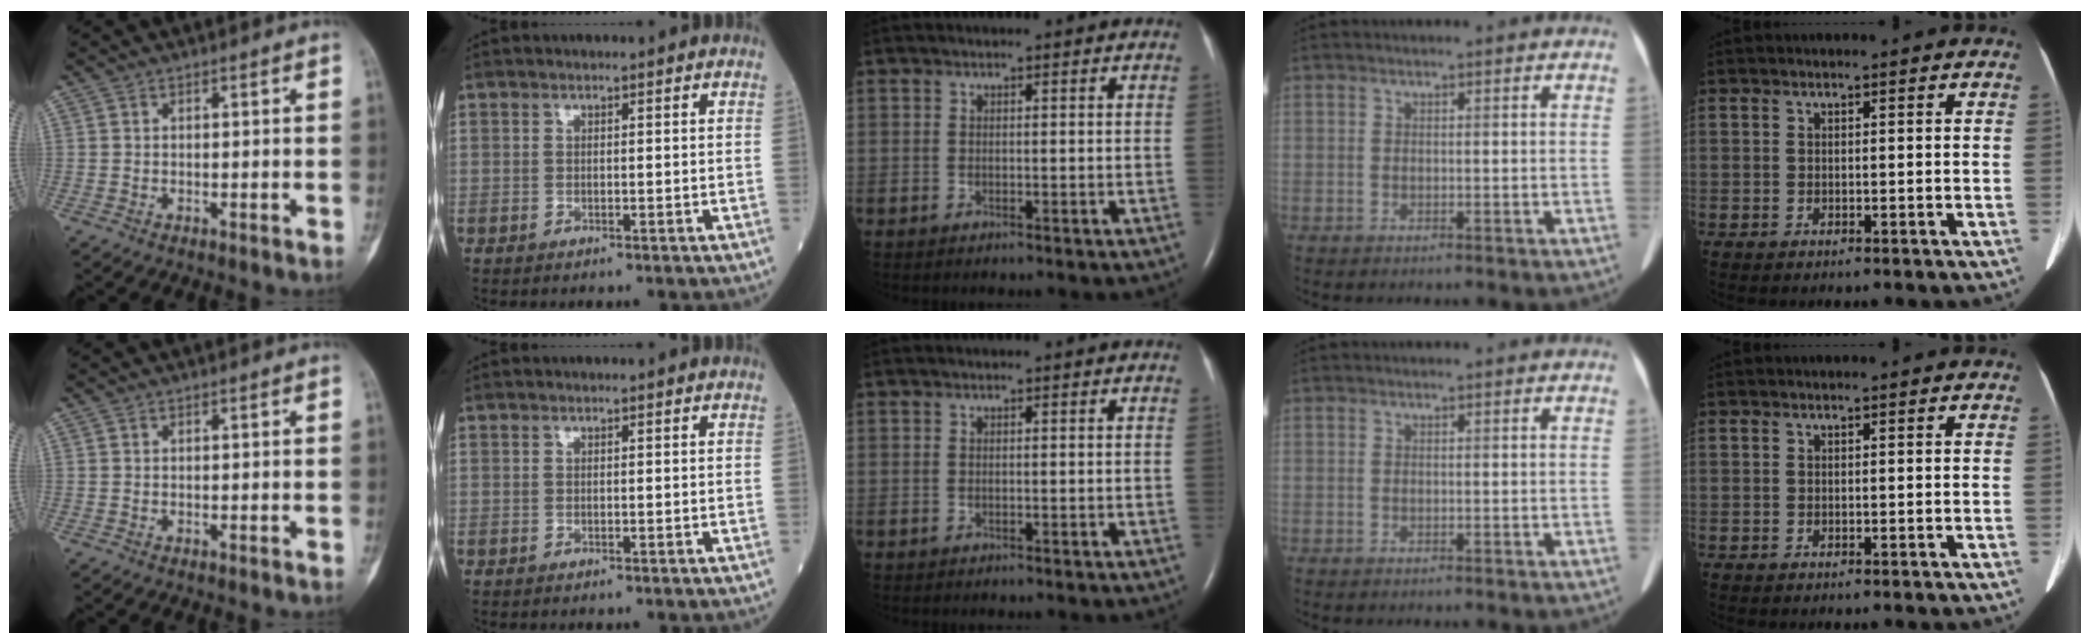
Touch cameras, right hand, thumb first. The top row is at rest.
{}